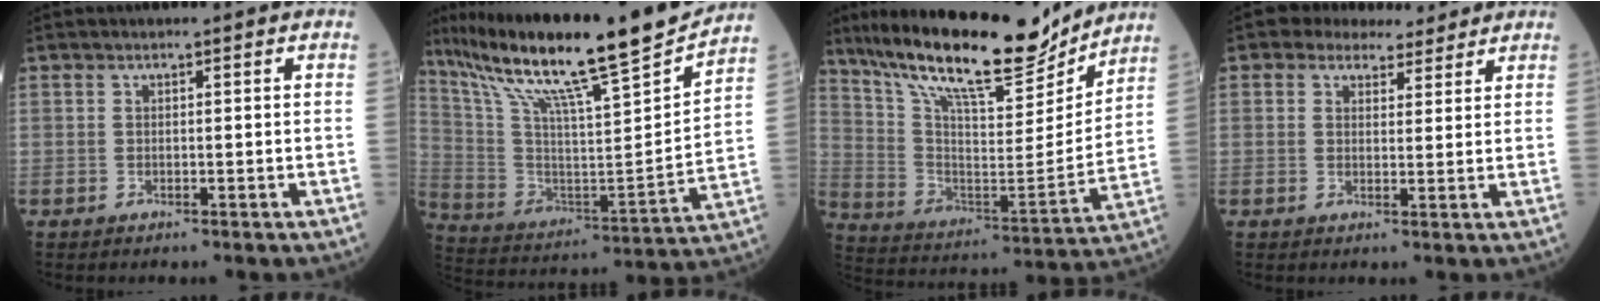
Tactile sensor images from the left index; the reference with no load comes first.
{"total": 25.2, "force": [20.6, 0.5, 14.6], "torque": [-0.263, -0.021, 0.339]}
{"total": 21.7, "force": [18.1, 4.5, 11.1], "torque": [-0.204, -0.010, 0.302]}
{"total": 5.8, "force": [4.9, 2.8, 1.2], "torque": [-0.014, 0.013, 0.066]}